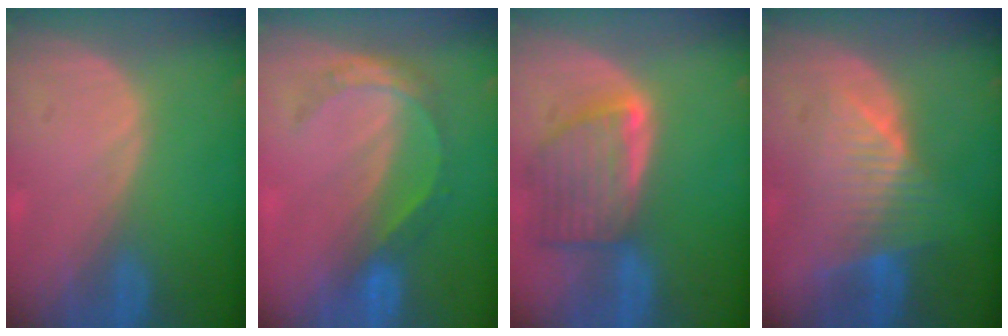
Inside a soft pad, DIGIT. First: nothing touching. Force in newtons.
{"total": 5.5, "press": 4.7, "slide": 2.7}
{"total": 7.9, "press": 7.2, "slide": 3.3}
{"total": 8.1, "press": 7.0, "slide": 4.1}